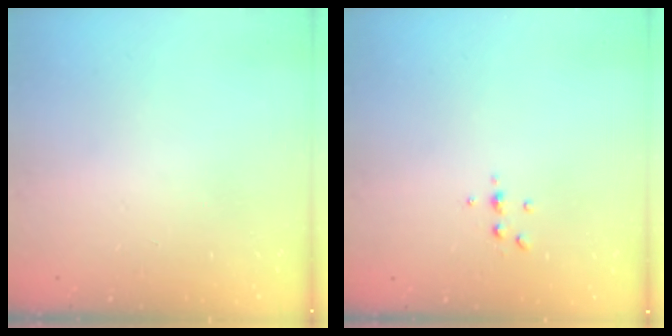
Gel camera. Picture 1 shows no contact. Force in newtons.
{"total": 3.8, "press": 3.7, "slide": 0.5}